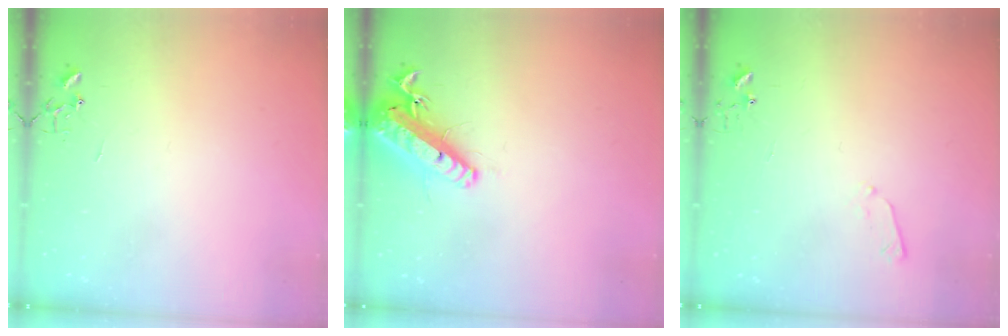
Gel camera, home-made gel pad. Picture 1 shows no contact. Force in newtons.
{"total": 17.1, "press": 16.8, "slide": 3.4}
{"total": 3.4, "press": 3.4, "slide": 0.5}